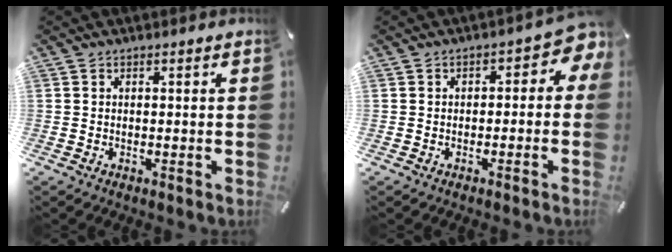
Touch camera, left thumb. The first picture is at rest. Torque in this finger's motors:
{"motor_torque": [0.43, 0.35, 0.35, 0.34, -0.05]}